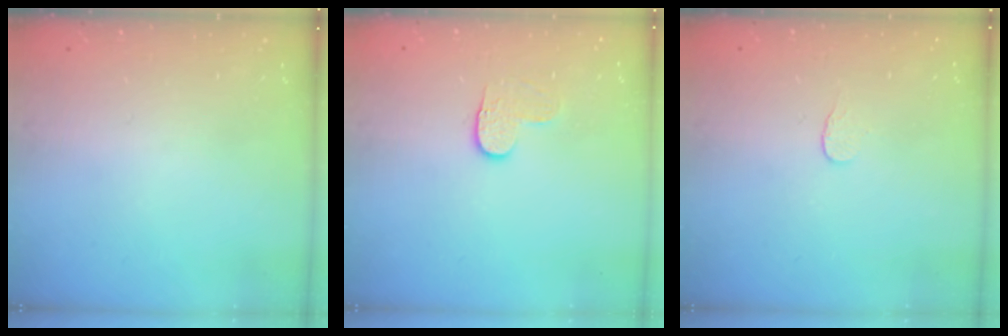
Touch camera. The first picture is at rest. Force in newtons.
{"total": 3.3, "press": 3.3, "slide": 0.4}
{"total": 3.3, "press": 3.3, "slide": 0.4}